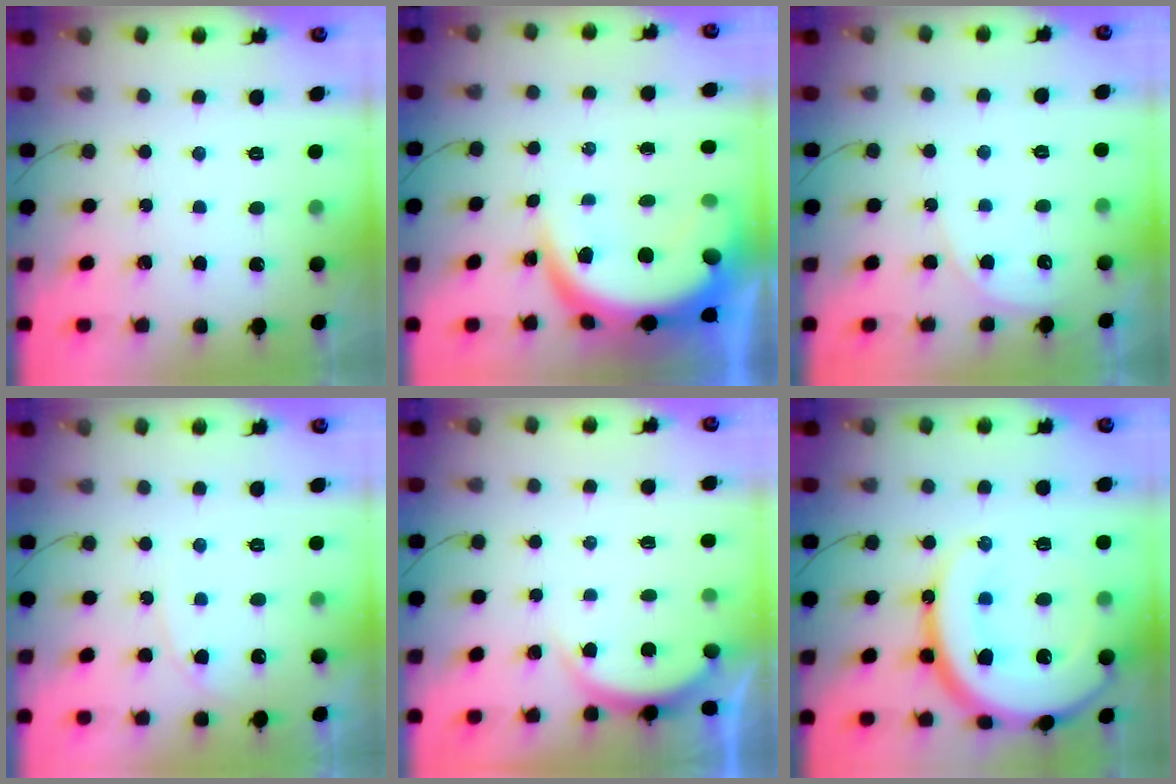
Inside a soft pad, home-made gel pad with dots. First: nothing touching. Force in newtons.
{"total": 9.5, "press": 9.5, "slide": 1.2}
{"total": 4.6, "press": 4.5, "slide": 0.5}
{"total": 6.2, "press": 6.2, "slide": 0.7}
{"total": 2.1, "press": 2.0, "slide": 0.5}
{"total": 23.0, "press": 22.9, "slide": 2.4}